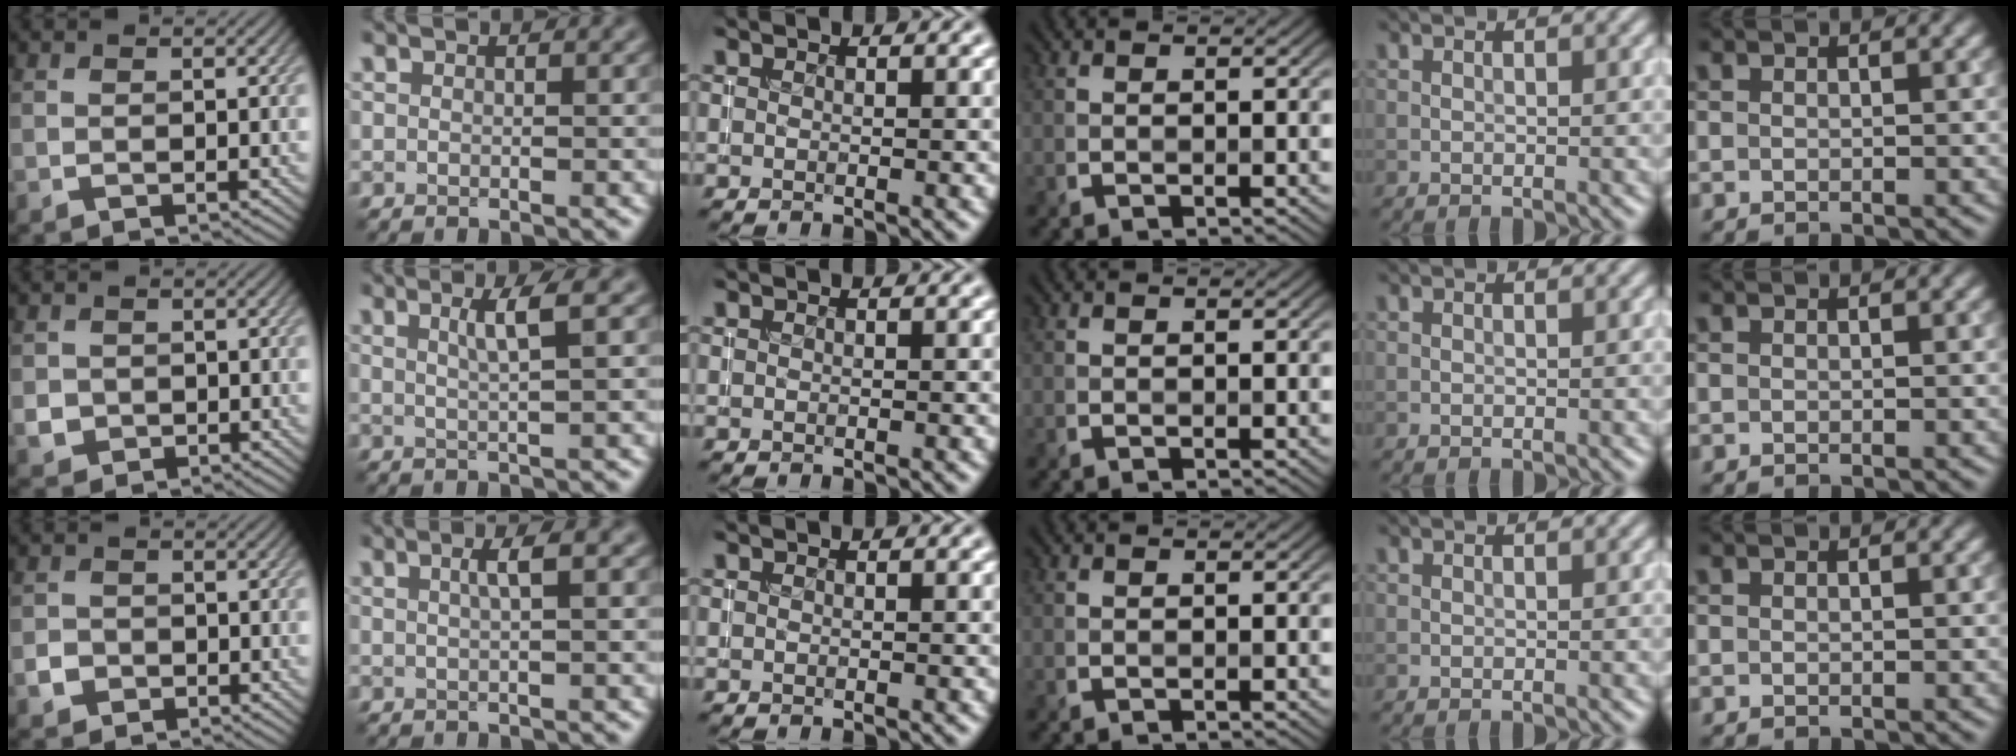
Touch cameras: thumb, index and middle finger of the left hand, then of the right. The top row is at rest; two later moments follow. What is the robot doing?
{"motion": "insert", "object": "coin"}